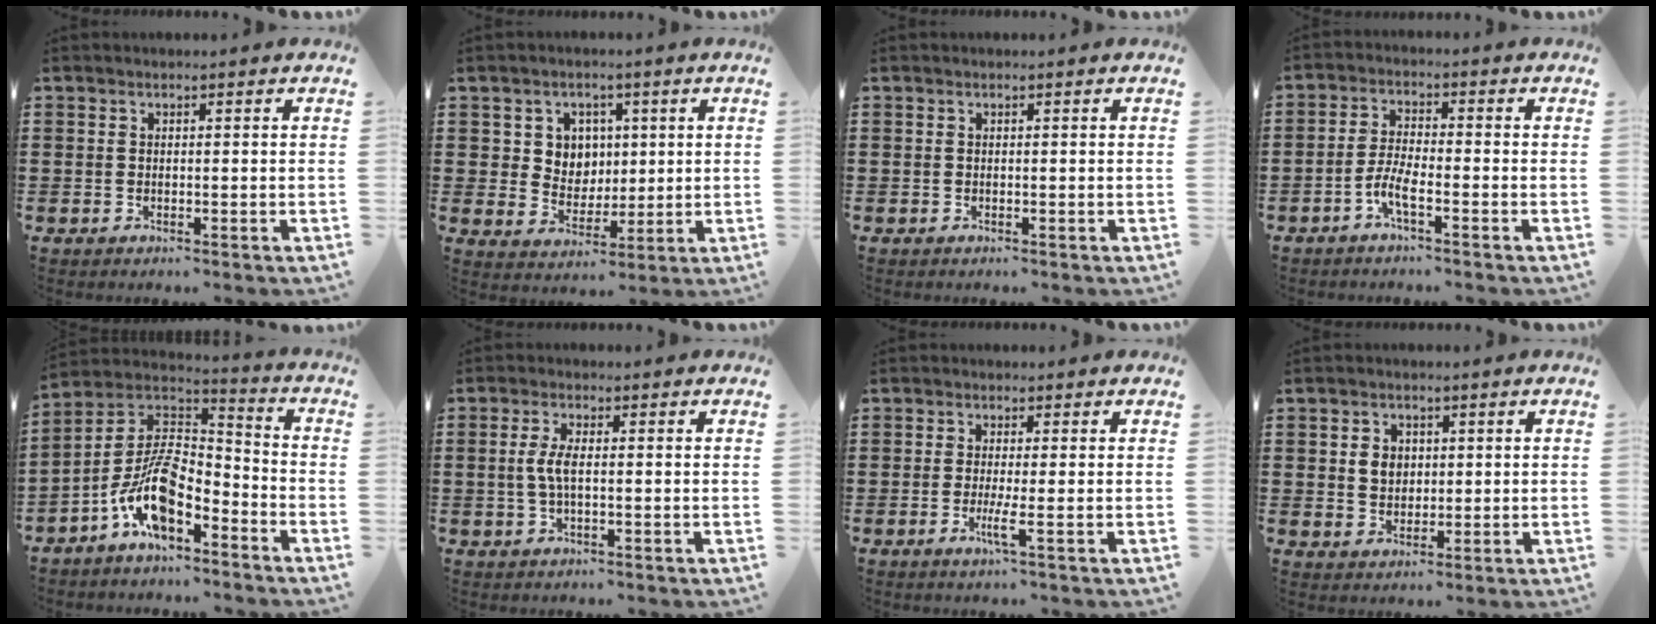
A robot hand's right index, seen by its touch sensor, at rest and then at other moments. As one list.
[{"total": 5.2, "force": [1.8, 4.7, 1.1], "torque": [-0.047, 0.014, 0.032]}, {"total": 0.0}, {"total": 4.3, "force": [-2.5, 0.6, 3.5], "torque": [-0.089, -0.011, -0.053]}, {"total": 10.5, "force": [-5.9, 4.1, 7.7], "torque": [-0.184, -0.008, -0.120]}, {"total": 3.5, "force": [-0.2, 1.0, 3.3], "torque": [-0.075, -0.003, -0.009]}, {"total": 3.1, "force": [-1.0, -0.3, 2.9], "torque": [-0.060, -0.016, -0.020]}, {"total": 3.2, "force": [0.7, 2.7, 1.6], "torque": [-0.040, 0.011, 0.010]}]